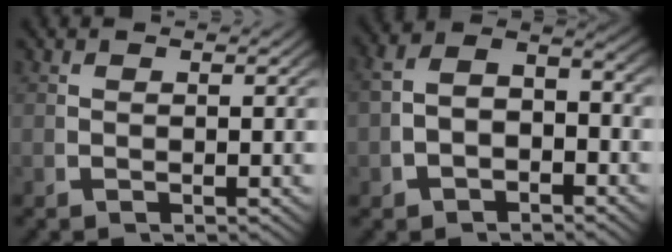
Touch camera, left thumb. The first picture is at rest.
{"total": 4.9, "force": [-0.5, 3.5, 3.4], "torque": [-0.062, -0.004, -0.008]}